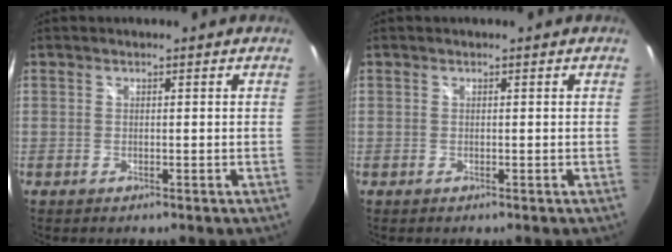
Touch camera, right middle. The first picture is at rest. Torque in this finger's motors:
{"motor_torque": [-0.02, -0.02, 0.00, 0.00]}